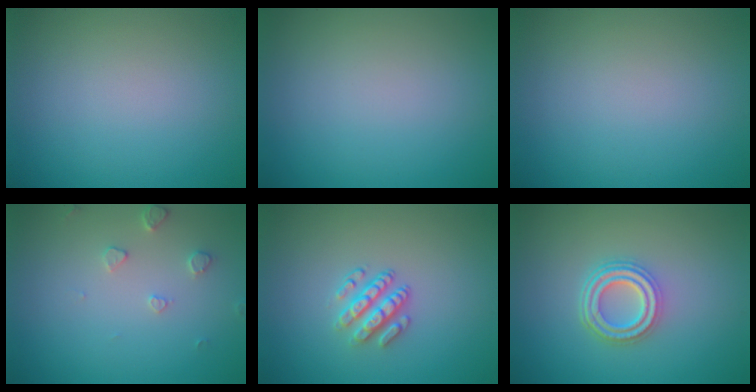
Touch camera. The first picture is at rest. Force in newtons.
{"total": 0.0}
{"total": 0.0}
{"total": 1.5, "press": 1.5, "slide": 0.3}
{"total": 2.9, "press": 2.5, "slide": 1.6}
{"total": 3.9, "press": 3.1, "slide": 2.4}